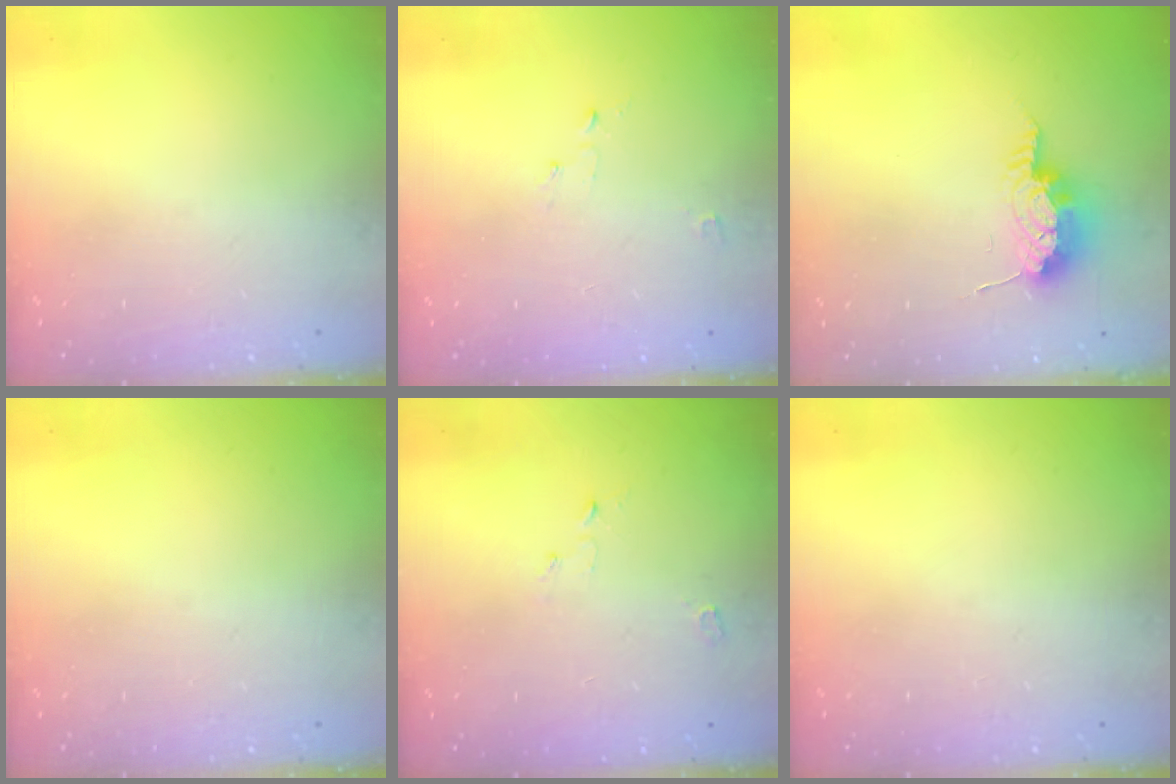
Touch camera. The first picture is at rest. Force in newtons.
{"total": 2.4, "press": 2.4, "slide": 0.3}
{"total": 15.2, "press": 10.7, "slide": 10.8}
{"total": 0.0}
{"total": 2.9, "press": 2.8, "slide": 0.3}
{"total": 0.0}